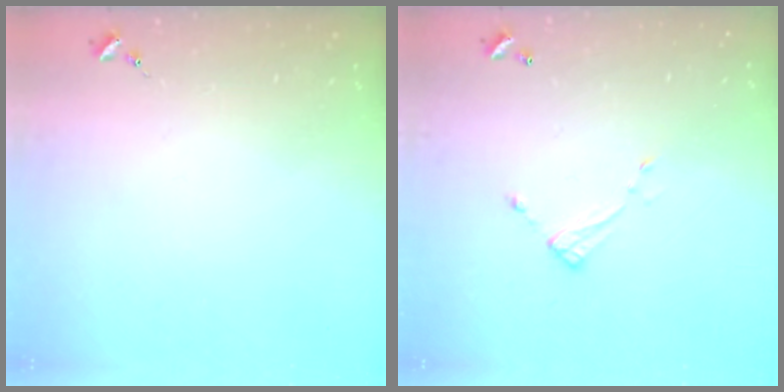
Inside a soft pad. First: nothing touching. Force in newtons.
{"total": 5.0, "press": 4.9, "slide": 0.2}